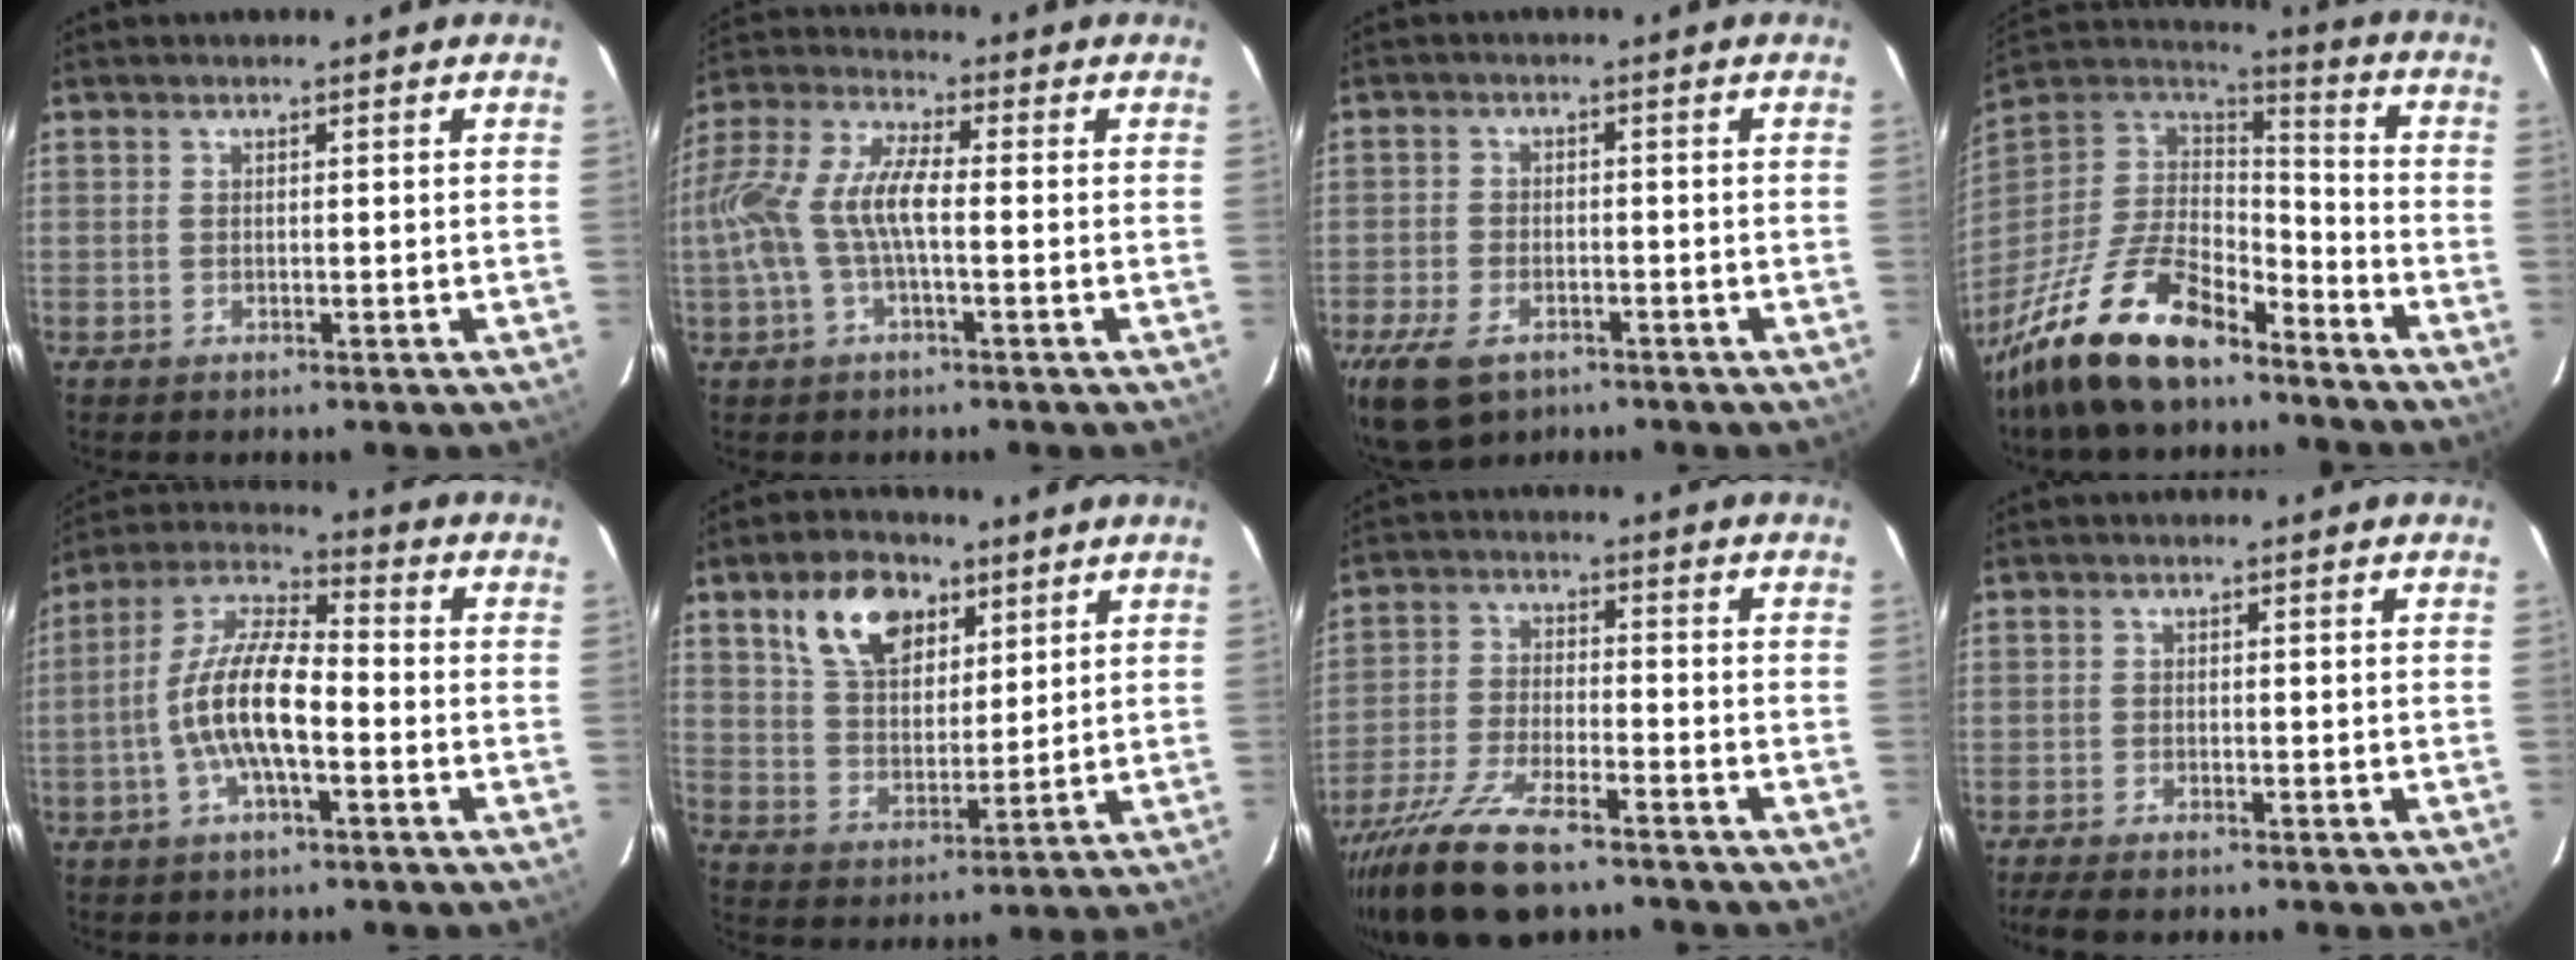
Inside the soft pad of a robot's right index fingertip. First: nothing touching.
{"total": 12.1, "force": [-1.5, 4.1, 11.3], "torque": [-0.240, 0.010, -0.033]}
{"total": 10.7, "force": [-6.5, 6.1, 5.9], "torque": [-0.154, -0.022, -0.113]}
{"total": 23.0, "force": [-16.2, 9.2, 13.5], "torque": [-0.287, -0.021, -0.287]}
{"total": 12.3, "force": [-3.3, 3.8, 11.2], "torque": [-0.227, 0.005, -0.065]}
{"total": 12.2, "force": [6.6, 7.3, 7.2], "torque": [-0.134, 0.024, 0.124]}
{"total": 15.1, "force": [-11.6, 4.2, 8.7], "torque": [-0.191, -0.036, -0.214]}
{"total": 4.4, "force": [-3.7, 0.9, 2.1], "torque": [-0.054, -0.017, -0.066]}